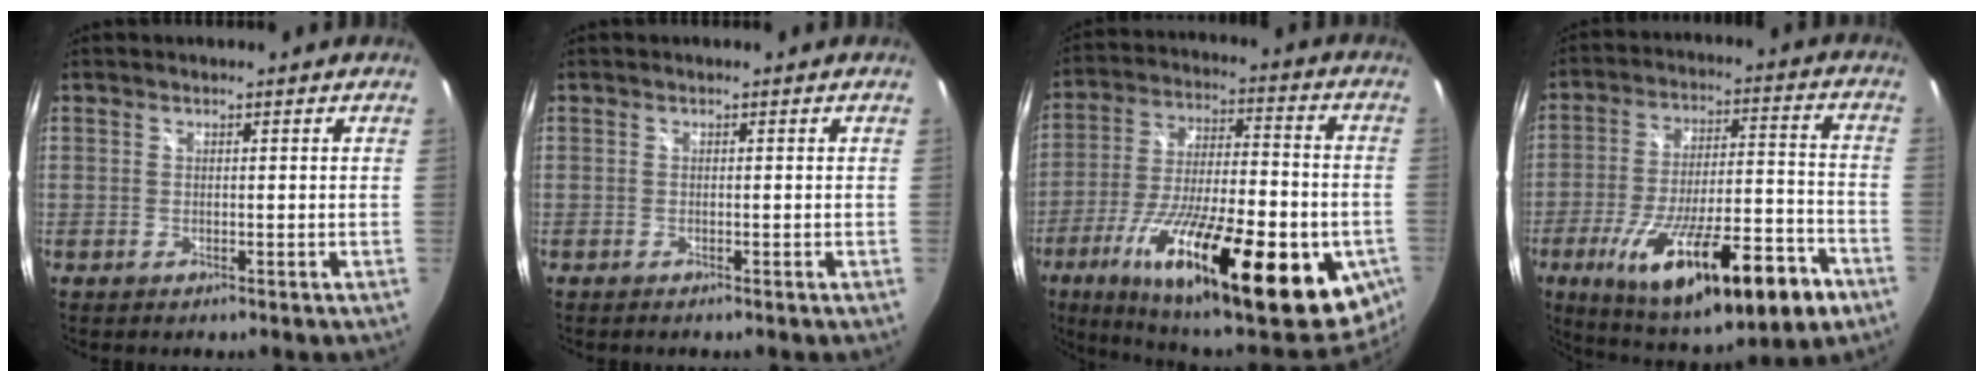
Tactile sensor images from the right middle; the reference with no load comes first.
{"total": 0.6, "force": [-0.5, 0.0, 0.2], "torque": [-0.003, -0.003, -0.011]}
{"total": 33.6, "force": [-15.2, 9.6, 28.3], "torque": [-0.450, -0.039, -0.235]}
{"total": 25.9, "force": [-13.4, 7.2, 21.0], "torque": [-0.351, -0.045, -0.193]}